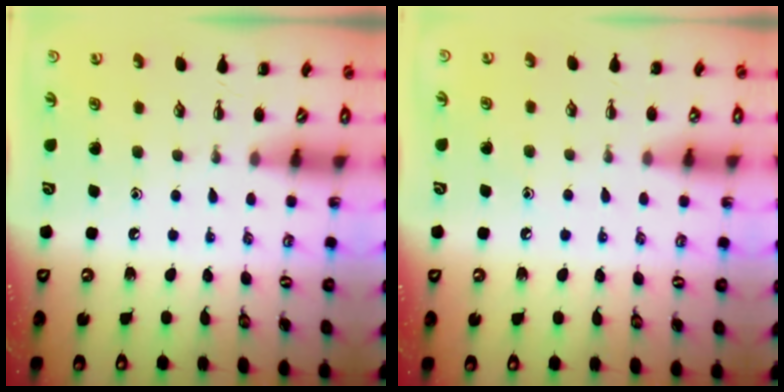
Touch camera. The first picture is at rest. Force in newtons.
{"total": 6.5, "press": 6.2, "slide": 2.0}